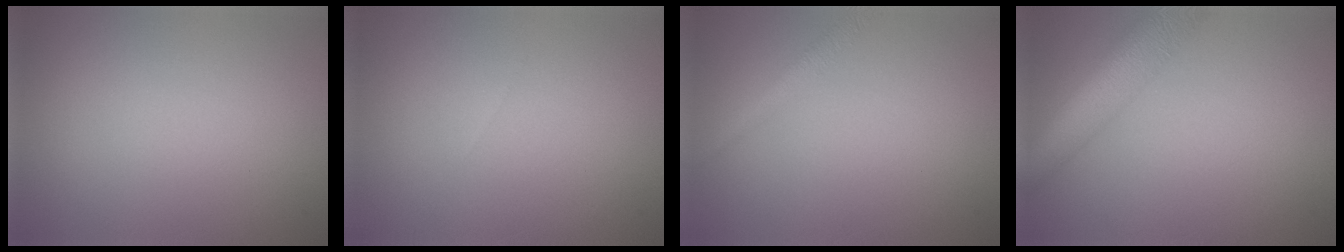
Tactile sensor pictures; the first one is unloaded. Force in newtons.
{"total": 0.0}
{"total": 1.8, "press": 1.8, "slide": 0.1}
{"total": 6.5, "press": 6.5, "slide": 0.3}